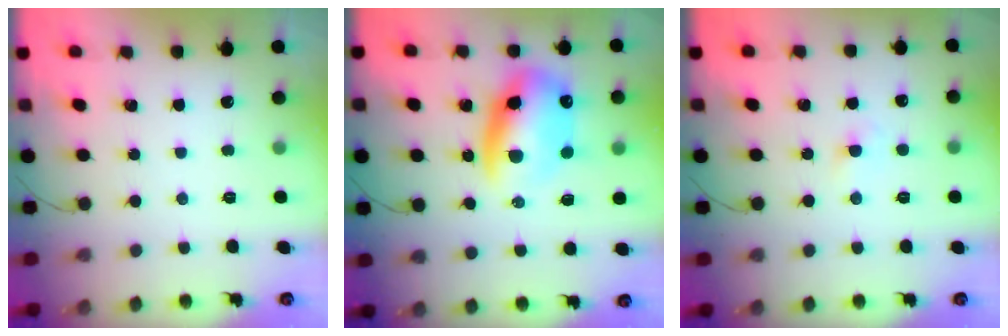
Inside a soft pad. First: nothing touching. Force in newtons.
{"total": 14.0, "press": 13.6, "slide": 3.6}
{"total": 1.9, "press": 1.7, "slide": 0.8}